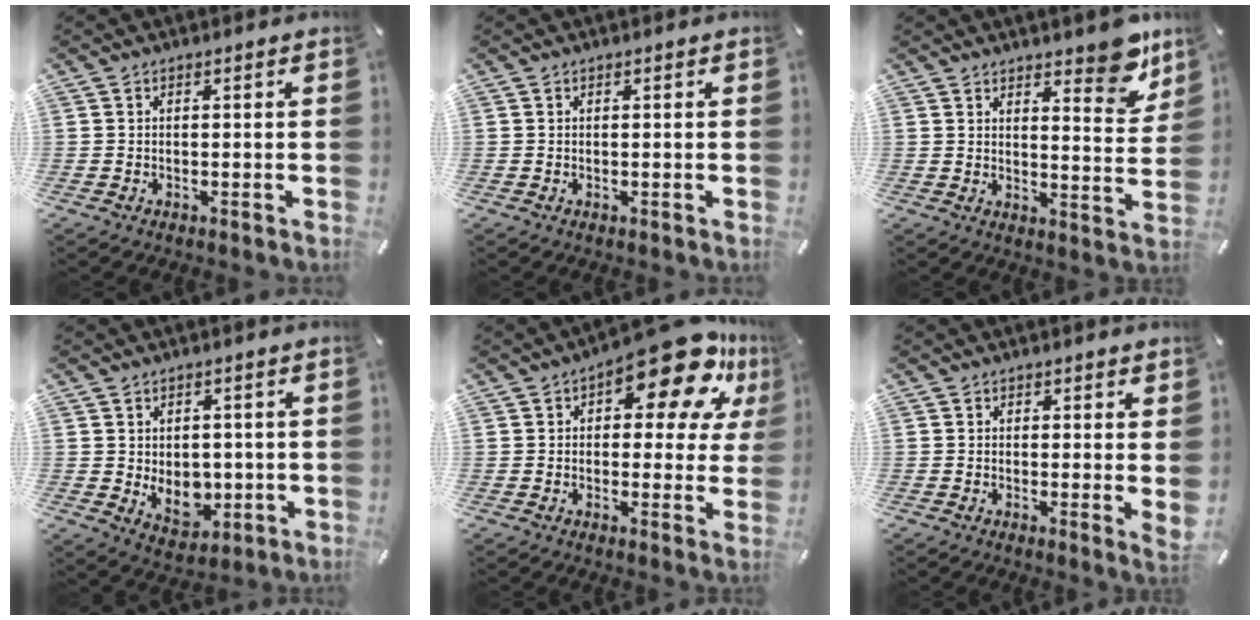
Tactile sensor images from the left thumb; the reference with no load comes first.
{"total": 0.0}
{"total": 9.3, "force": [7.7, 3.4, 4.1], "torque": [-0.031, -0.061, 0.130]}
{"total": 7.6, "force": [-0.5, 6.1, 4.5], "torque": [-0.053, -0.005, -0.006]}
{"total": 17.4, "force": [9.6, 7.1, 12.6], "torque": [-0.162, -0.061, 0.154]}
{"total": 1.6, "force": [1.1, 0.8, 0.9], "torque": [0.003, -0.008, 0.015]}